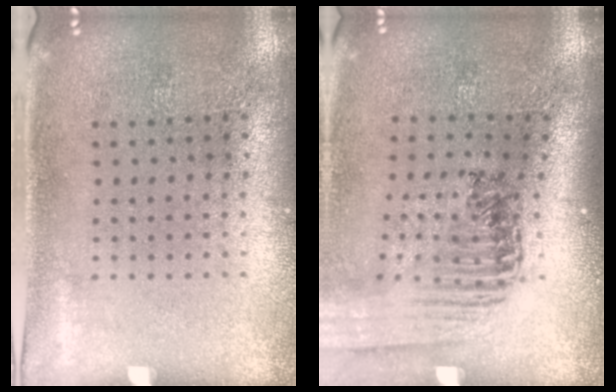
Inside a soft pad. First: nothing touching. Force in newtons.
{"total": 1.5, "press": 1.5, "slide": 0.2}